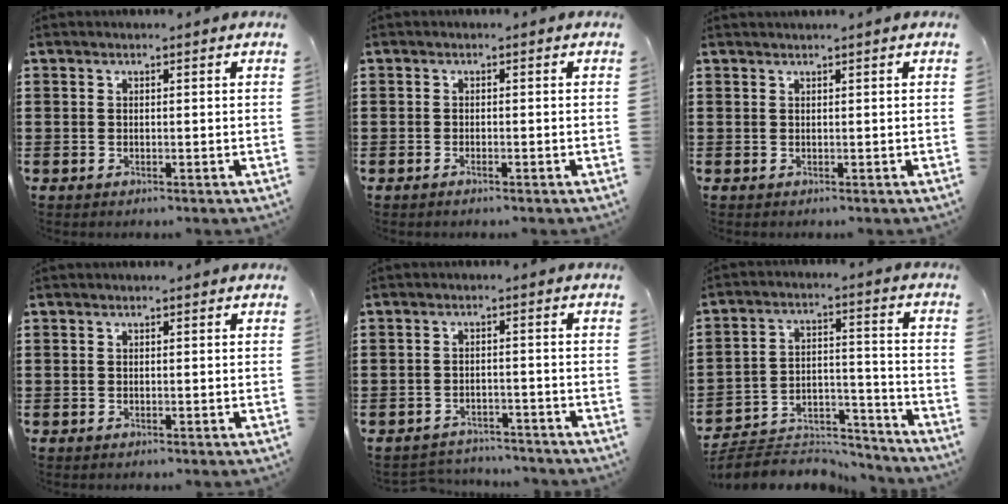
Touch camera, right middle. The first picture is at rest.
{"total": 0.7, "force": [-0.4, 0.0, 0.6], "torque": [-0.013, -0.006, -0.006]}
{"total": 0.6, "force": [0.5, -0.3, 0.1], "torque": [-0.001, -0.002, 0.010]}
{"total": 0.0}
{"total": 2.5, "force": [-2.5, 0.3, 0.0], "torque": [-0.009, -0.004, -0.052]}
{"total": 6.3, "force": [-6.0, 1.6, 1.0], "torque": [-0.019, 0.014, -0.120]}